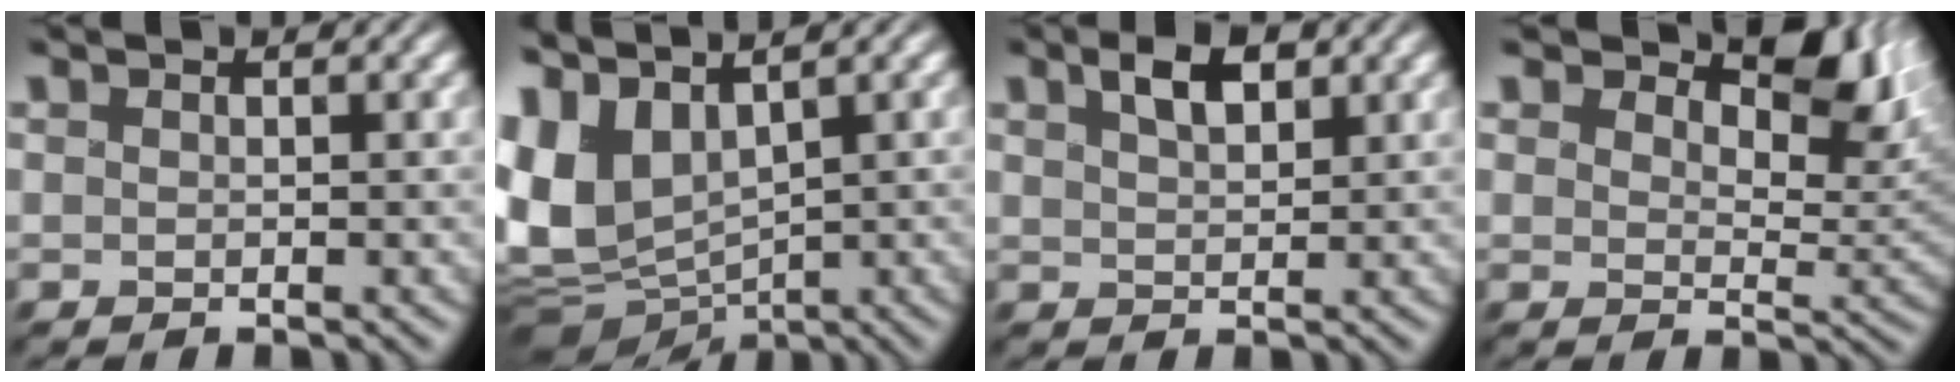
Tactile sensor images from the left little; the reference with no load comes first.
{"total": 8.8, "force": [1.8, 5.5, 6.6], "torque": [-0.165, -0.012, 0.031]}
{"total": 3.1, "force": [1.3, 1.5, 2.3], "torque": [-0.046, 0.000, 0.019]}
{"total": 7.4, "force": [4.5, 3.6, 4.5], "torque": [-0.066, -0.009, 0.069]}